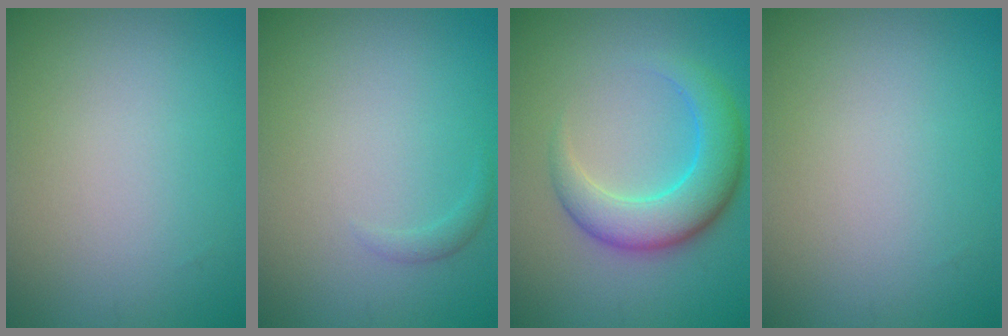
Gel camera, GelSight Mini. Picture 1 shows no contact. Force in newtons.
{"total": 0.7, "press": 0.7, "slide": 0.1}
{"total": 5.8, "press": 5.8, "slide": 0.3}
{"total": 0.0}